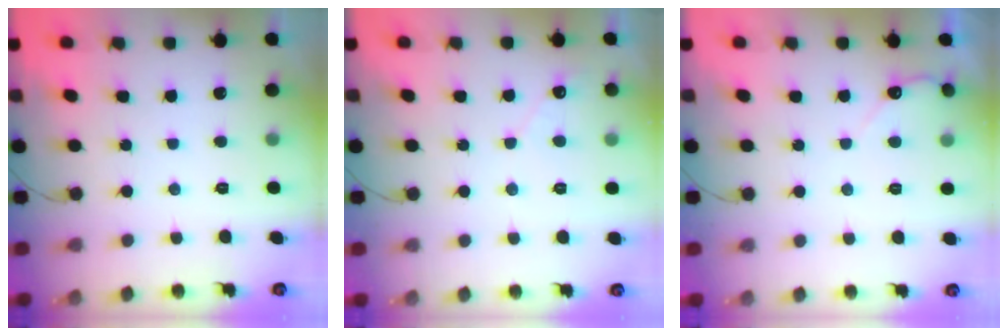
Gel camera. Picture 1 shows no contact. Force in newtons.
{"total": 2.5, "press": 2.5, "slide": 0.1}
{"total": 3.9, "press": 3.9, "slide": 0.3}